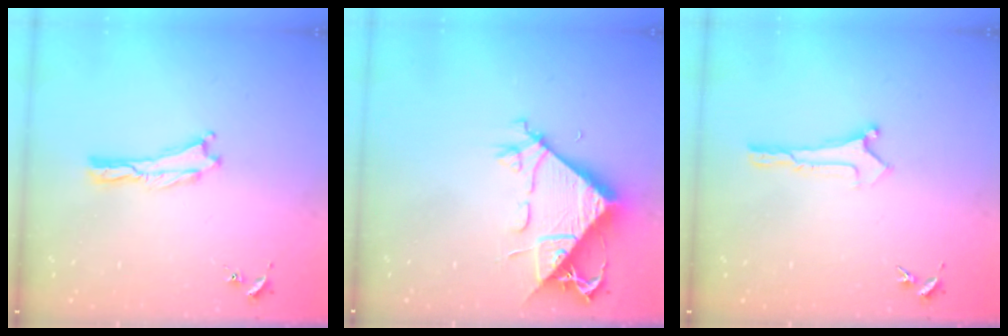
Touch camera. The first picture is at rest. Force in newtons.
{"total": 9.3, "press": 9.2, "slide": 0.9}
{"total": 0.0}